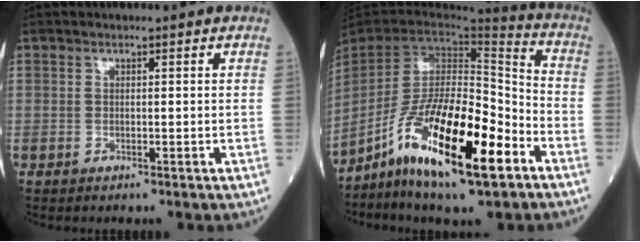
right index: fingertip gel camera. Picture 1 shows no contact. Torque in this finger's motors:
{"motor_torque": [1.82, -0.32, 0.61, 0.21]}